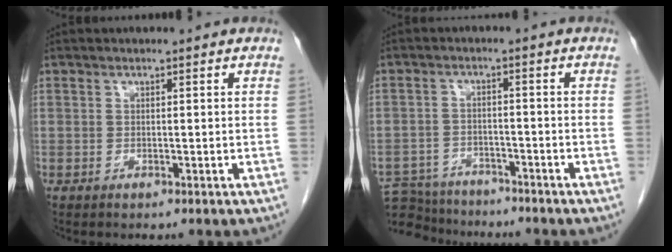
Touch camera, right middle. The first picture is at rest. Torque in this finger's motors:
{"motor_torque": [0.91, -1.23, 0.09, 0.01]}